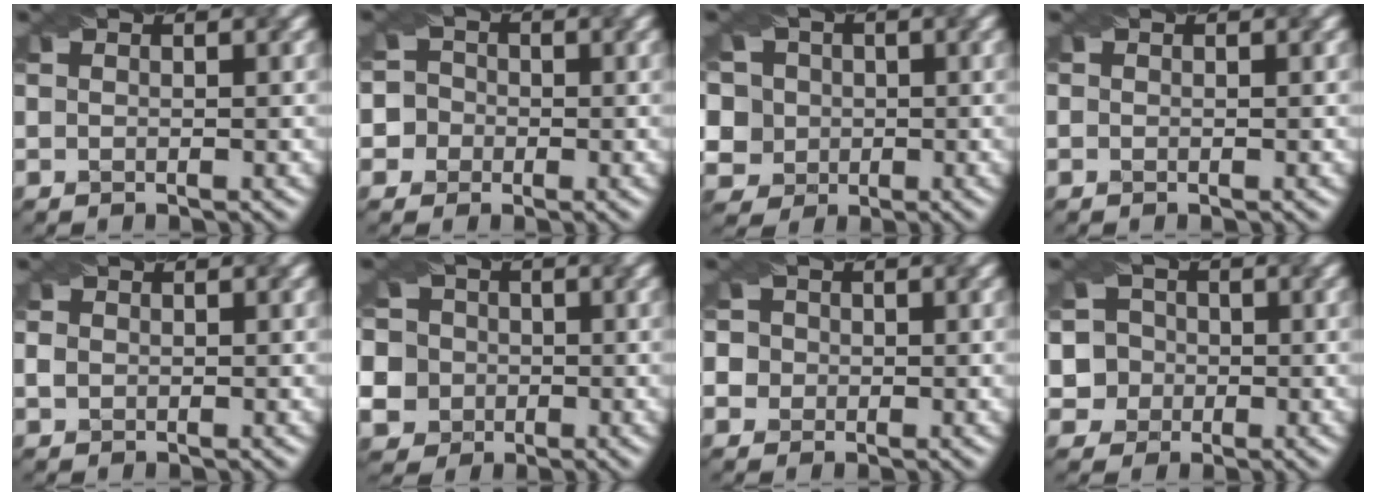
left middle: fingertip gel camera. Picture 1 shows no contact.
{"total": 5.0, "force": [-1.6, 4.7, 0.8], "torque": [-0.010, 0.022, -0.049]}
{"total": 7.7, "force": [1.4, 6.7, 3.5], "torque": [-0.061, 0.024, -0.008]}
{"total": 0.0}
{"total": 0.6, "force": [-0.5, 0.4, 0.1], "torque": [-0.005, 0.000, -0.004]}
{"total": 11.2, "force": [-2.8, 10.4, 3.1], "torque": [-0.095, 0.001, -0.063]}
{"total": 5.2, "force": [0.5, 4.9, 1.6], "torque": [-0.034, 0.035, -0.014]}
{"total": 4.9, "force": [-0.9, 4.7, 0.7], "torque": [-0.008, 0.026, -0.032]}